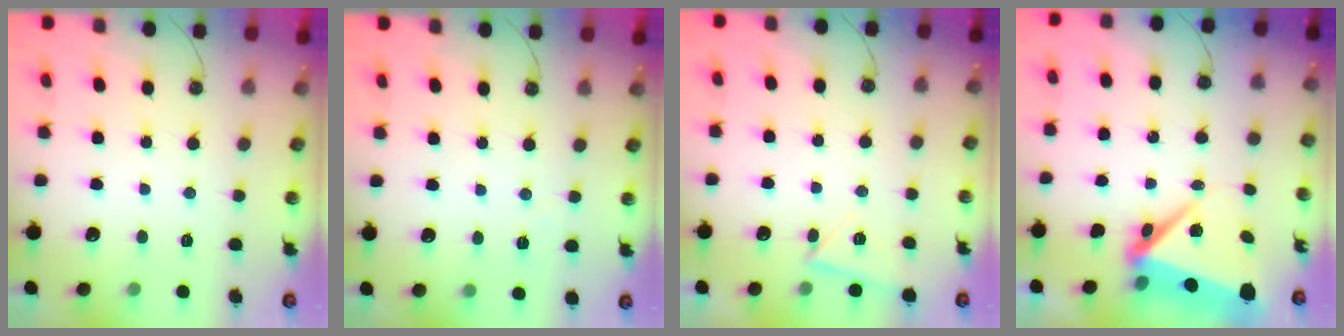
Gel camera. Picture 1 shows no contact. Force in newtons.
{"total": 1.5, "press": 1.5, "slide": 0.5}
{"total": 4.7, "press": 4.1, "slide": 2.2}
{"total": 8.5, "press": 8.2, "slide": 2.0}